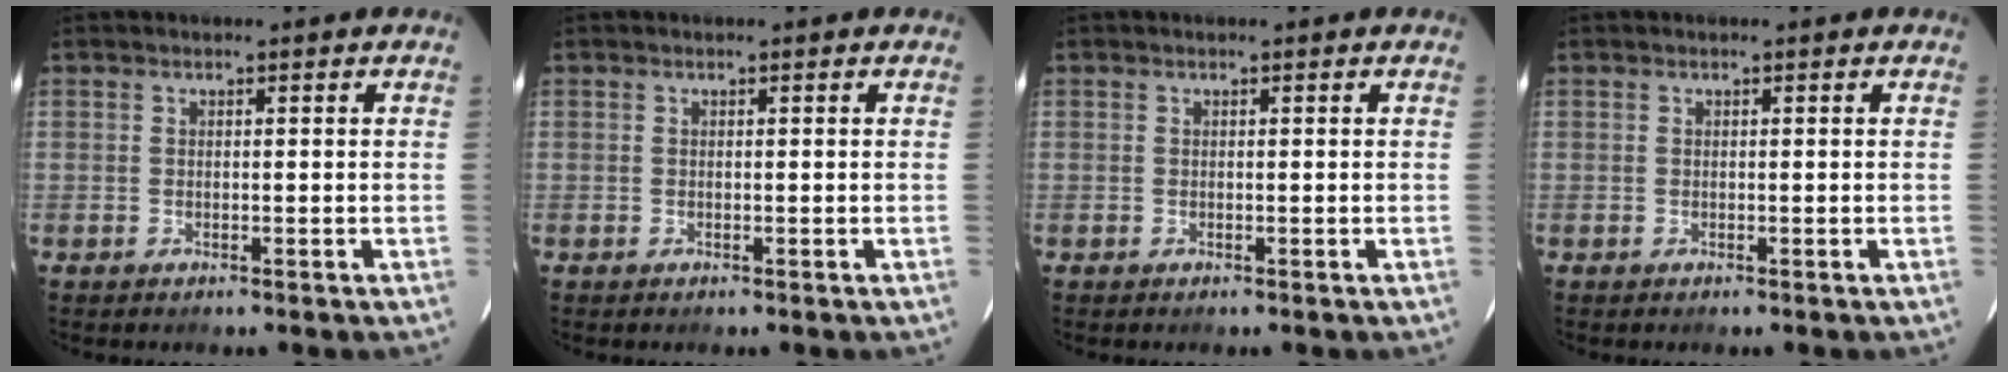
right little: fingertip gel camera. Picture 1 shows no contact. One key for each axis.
{"total": 0.0}
{"total": 0.0}
{"total": 0.0}